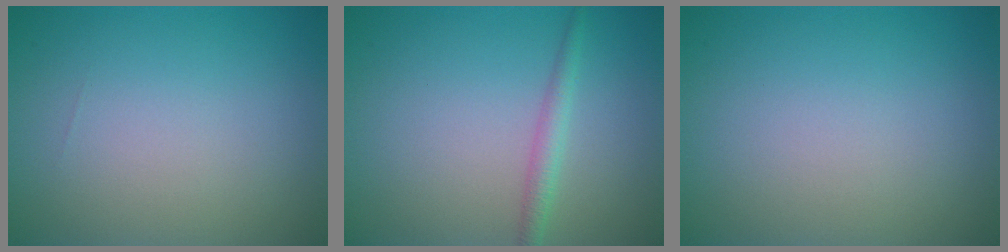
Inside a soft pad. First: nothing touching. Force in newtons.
{"total": 1.7, "press": 1.7, "slide": 0.0}
{"total": 0.0}